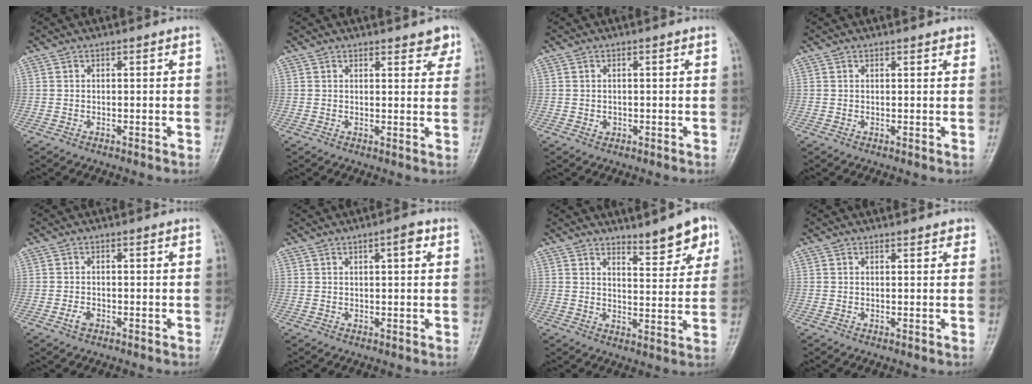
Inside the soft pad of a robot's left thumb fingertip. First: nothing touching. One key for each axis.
{"total": 3.9, "fx": 2.9, "fy": 1.5, "fz": 2.1, "tx": -0.002, "ty": -0.014, "tz": 0.035}
{"total": 0.9, "fx": -0.1, "fy": 0.8, "fz": 0.4, "tx": -0.002, "ty": 0.001, "tz": 0.000}
{"total": 1.2, "fx": 1.0, "fy": 0.4, "fz": 0.6, "tx": -0.006, "ty": -0.004, "tz": 0.011}
{"total": 1.7, "fx": -0.9, "fy": 1.0, "fz": 1.1, "tx": -0.022, "ty": 0.004, "tz": -0.017}
{"total": 3.2, "fx": 1.3, "fy": 0.9, "fz": 2.8, "tx": -0.039, "ty": 0.002, "tz": 0.018}
{"total": 8.1, "fx": 5.6, "fy": 2.4, "fz": 5.4, "tx": -0.051, "ty": -0.038, "tz": 0.079}
{"total": 1.4, "fx": 1.0, "fy": 0.5, "fz": 0.7, "tx": -0.005, "ty": -0.003, "tz": 0.010}